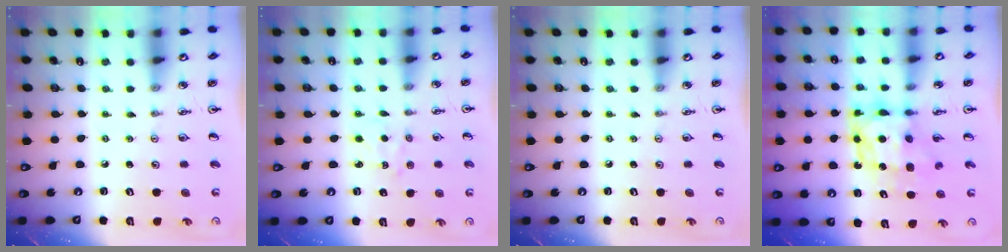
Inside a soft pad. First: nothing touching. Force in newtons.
{"total": 3.6, "press": 3.6, "slide": 0.5}
{"total": 0.0}
{"total": 8.3, "press": 8.3, "slide": 0.7}